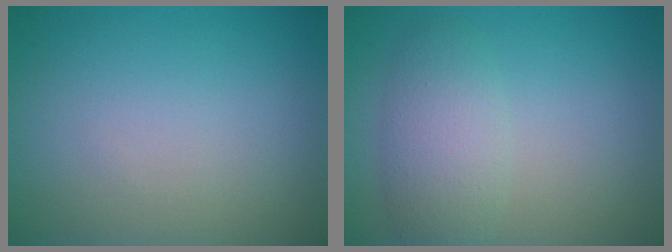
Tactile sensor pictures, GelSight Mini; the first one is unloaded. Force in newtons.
{"total": 3.5, "press": 3.5, "slide": 0.1}